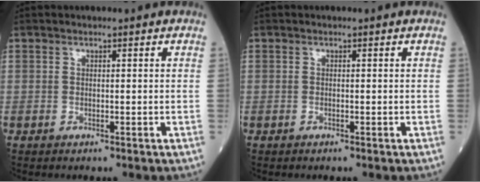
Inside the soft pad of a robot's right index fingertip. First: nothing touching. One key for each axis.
{"total": 0.0}